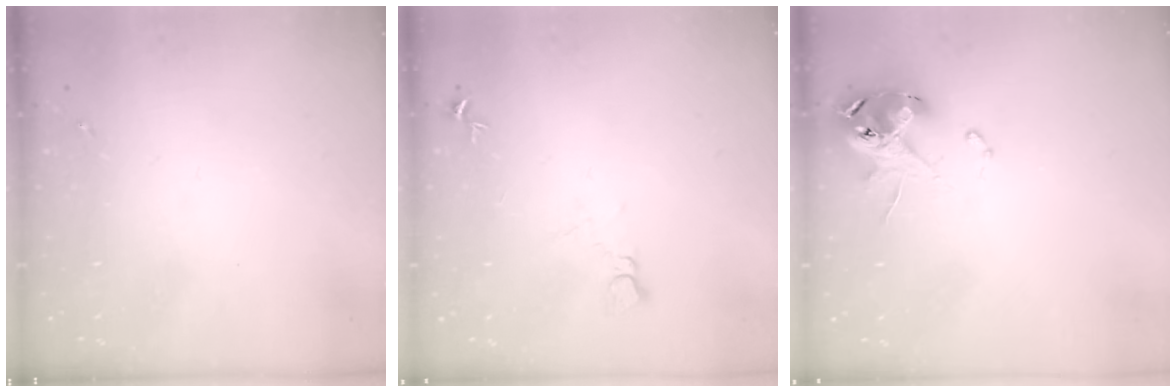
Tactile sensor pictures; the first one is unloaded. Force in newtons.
{"total": 4.3, "press": 4.3, "slide": 0.4}
{"total": 12.6, "press": 12.5, "slide": 1.7}